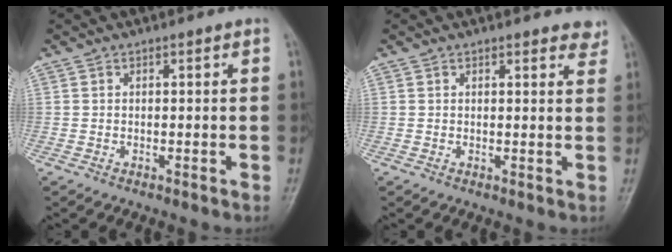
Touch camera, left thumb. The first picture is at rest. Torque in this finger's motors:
{"motor_torque": [-0.09, -0.05, -0.01, -0.02, 0.03]}